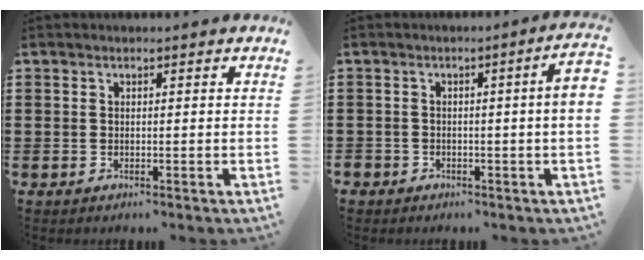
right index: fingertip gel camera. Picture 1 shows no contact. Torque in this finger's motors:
{"motor_torque": [1.74, 0.40, 0.74, 0.13]}